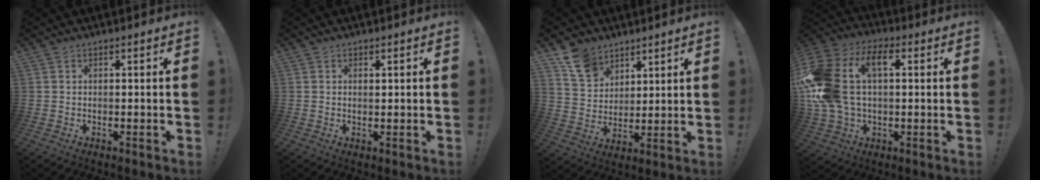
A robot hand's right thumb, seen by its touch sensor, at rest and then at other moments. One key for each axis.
{"total": 0.9, "fx": 0.7, "fy": 0.3, "fz": 0.5, "tx": -0.002, "ty": -0.002, "tz": 0.012}
{"total": 10.9, "fx": 7.7, "fy": 7.1, "fz": 3.0, "tx": -0.050, "ty": -0.050, "tz": 0.151}
{"total": 20.4, "fx": 3.2, "fy": 13.4, "fz": 15.1, "tx": -0.309, "ty": 0.007, "tz": 0.055}